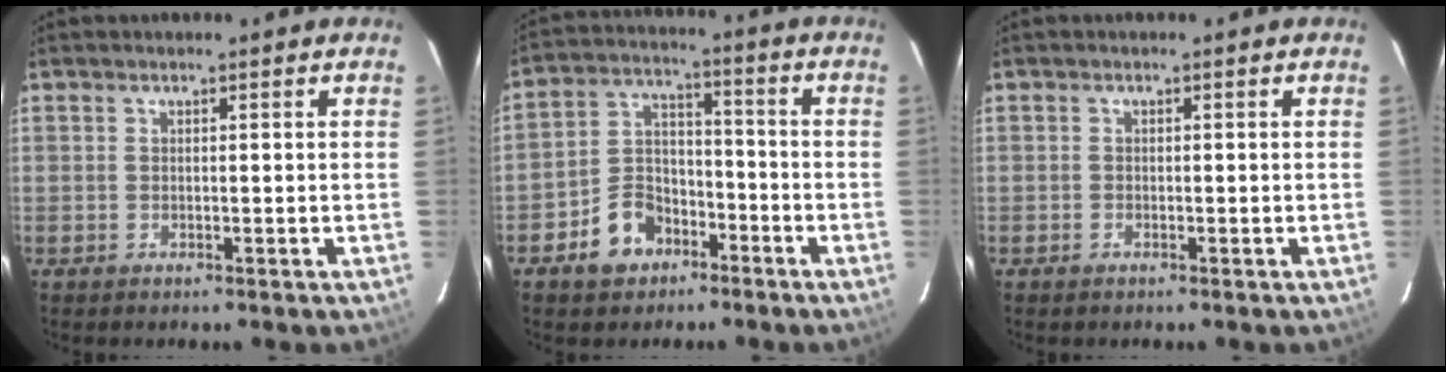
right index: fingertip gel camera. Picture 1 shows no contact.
{"total": 9.3, "force": [-5.6, 6.4, 3.8], "torque": [-0.084, 0.031, -0.087]}
{"total": 0.5, "force": [-0.4, 0.3, 0.2], "torque": [-0.001, 0.001, -0.008]}